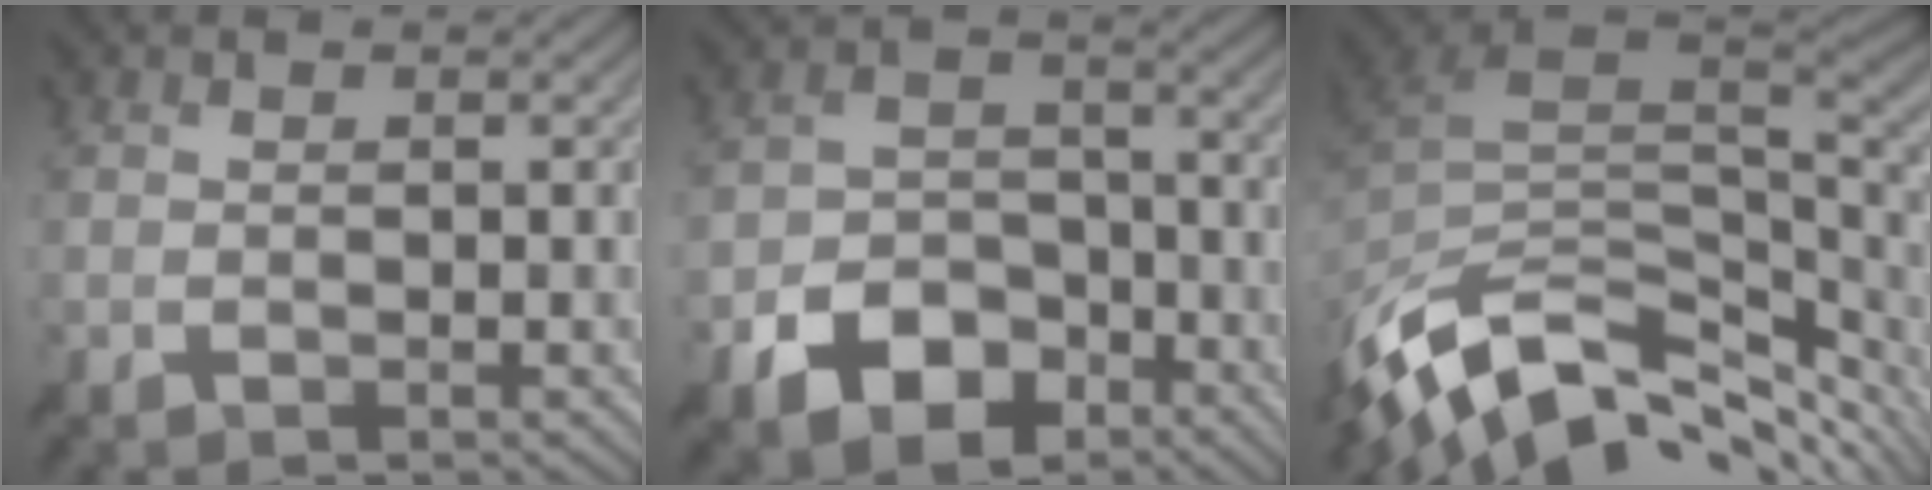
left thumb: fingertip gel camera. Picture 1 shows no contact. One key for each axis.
{"total": 7.9, "fx": -4.6, "fy": 5.1, "fz": 3.9, "tx": -0.075, "ty": -0.007, "tz": -0.090}
{"total": 13.2, "fx": -6.2, "fy": 6.9, "fz": 9.4, "tx": -0.212, "ty": -0.014, "tz": -0.103}